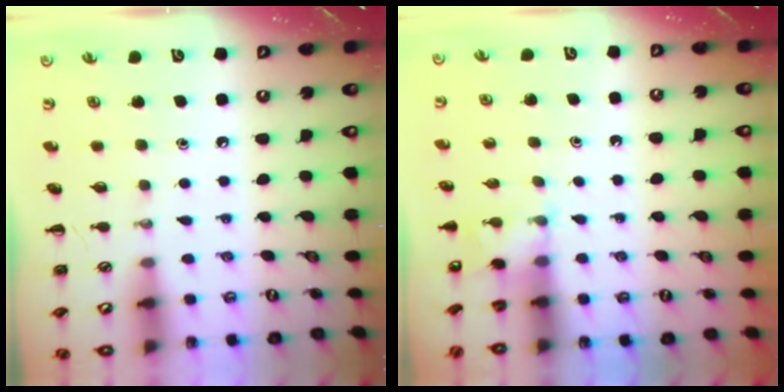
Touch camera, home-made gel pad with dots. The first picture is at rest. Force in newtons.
{"total": 3.6, "press": 3.4, "slide": 1.2}